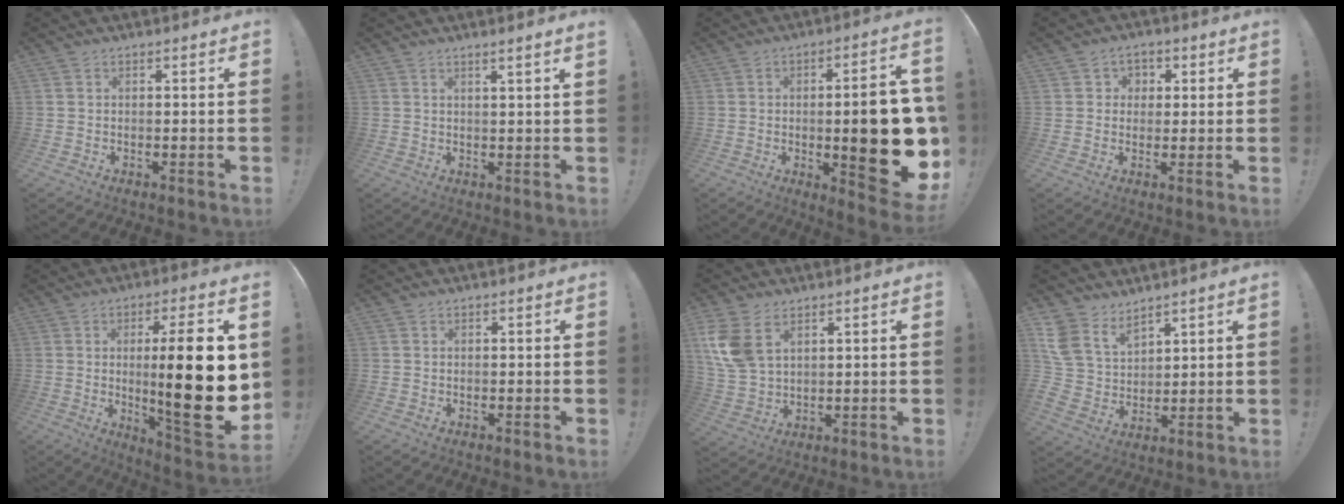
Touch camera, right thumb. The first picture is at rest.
{"total": 2.3, "force": [1.6, -0.6, 1.5], "torque": [-0.025, -0.008, 0.025]}
{"total": 21.6, "force": [-1.8, 6.5, 20.5], "torque": [-0.267, -0.005, -0.014]}
{"total": 4.2, "force": [1.0, 4.0, 1.0], "torque": [-0.012, -0.005, 0.017]}
{"total": 22.0, "force": [1.1, 3.8, 21.7], "torque": [-0.337, -0.028, 0.012]}
{"total": 0.0}
{"total": 10.2, "force": [5.0, 6.3, 6.3], "torque": [-0.140, -0.013, 0.098]}
{"total": 10.2, "force": [7.3, 6.1, 3.8], "torque": [-0.092, -0.050, 0.145]}